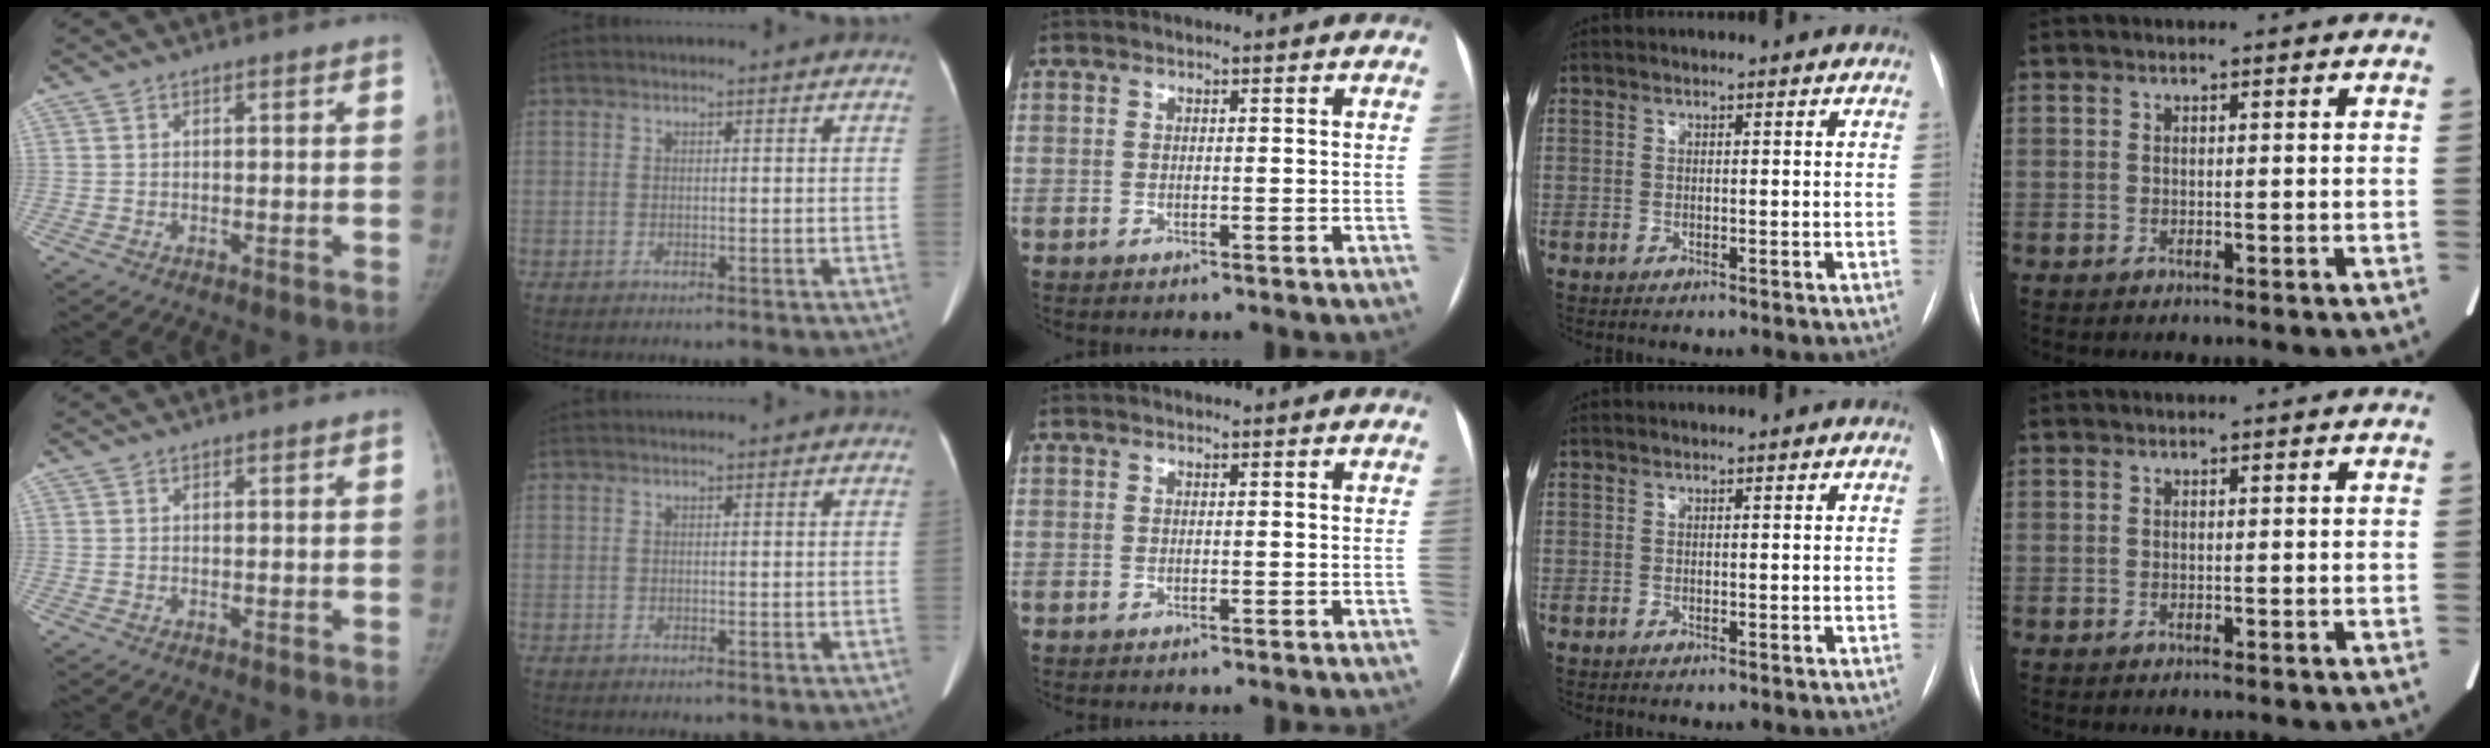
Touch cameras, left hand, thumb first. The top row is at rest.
{}